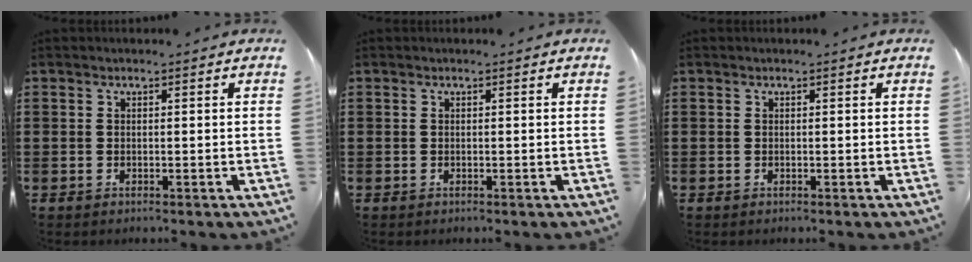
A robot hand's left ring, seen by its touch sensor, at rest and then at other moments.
{"total": 0.0}
{"total": 0.0}